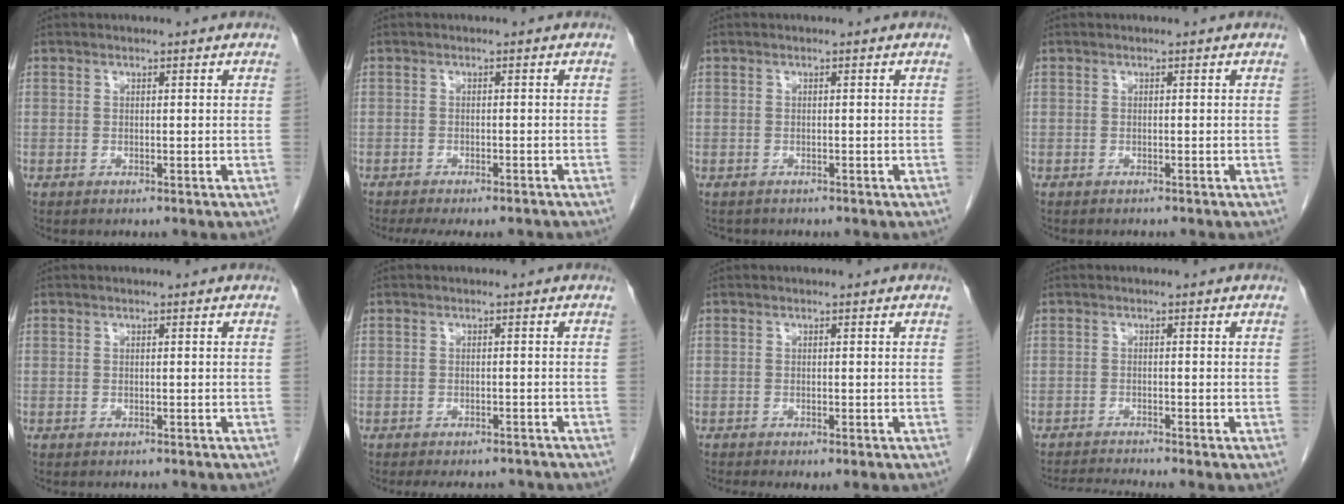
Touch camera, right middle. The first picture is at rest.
{"total": 9.3, "force": [-8.0, 2.2, 4.1], "torque": [-0.061, -0.011, -0.101]}
{"total": 1.2, "force": [-1.1, 0.5, 0.2], "torque": [-0.014, -0.004, -0.015]}
{"total": 2.0, "force": [-1.8, 0.4, 0.8], "torque": [-0.014, -0.002, -0.019]}
{"total": 1.5, "force": [-1.4, 0.3, 0.5], "torque": [-0.011, -0.001, -0.017]}
{"total": 8.2, "force": [-7.5, 2.4, 2.5], "torque": [-0.034, -0.002, -0.086]}
{"total": 3.6, "force": [-2.9, 0.4, 2.1], "torque": [-0.024, -0.010, -0.039]}
{"total": 4.3, "force": [-3.8, -1.7, 0.9], "torque": [-0.022, -0.021, -0.066]}